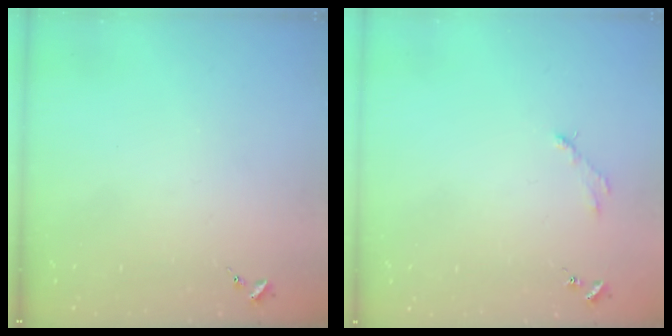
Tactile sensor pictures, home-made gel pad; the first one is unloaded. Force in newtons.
{"total": 2.8, "press": 2.8, "slide": 0.4}